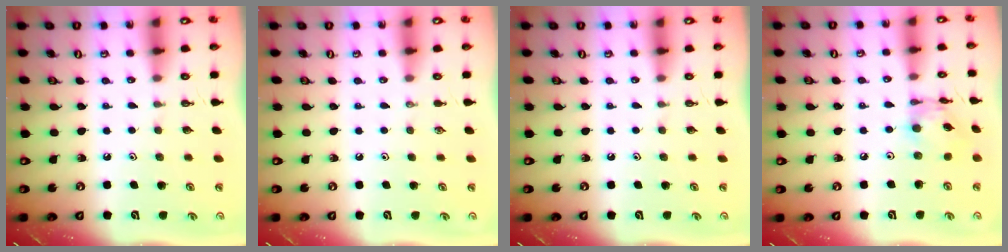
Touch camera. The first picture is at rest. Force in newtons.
{"total": 0.0}
{"total": 0.0}
{"total": 8.8, "press": 8.8, "slide": 0.4}